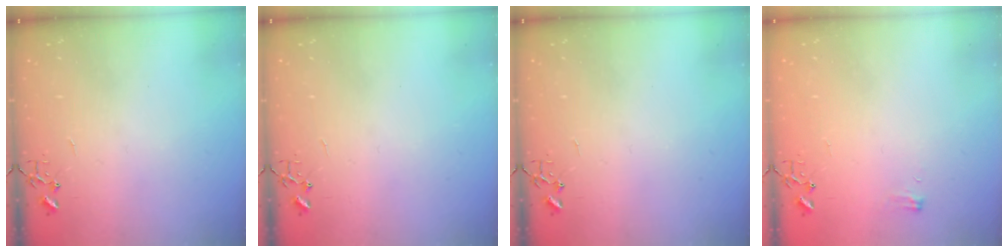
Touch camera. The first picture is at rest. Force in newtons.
{"total": 0.0}
{"total": 0.0}
{"total": 5.3, "press": 5.3, "slide": 0.8}